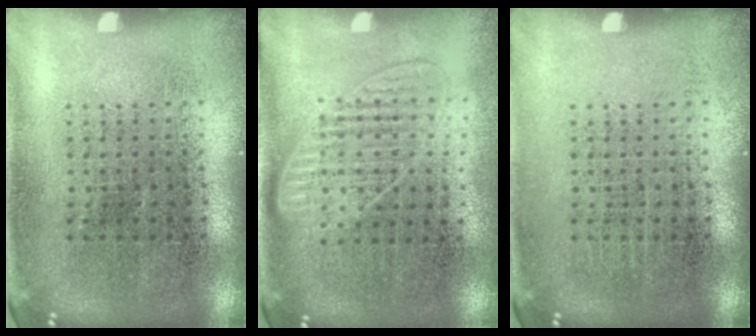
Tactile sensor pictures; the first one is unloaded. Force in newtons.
{"total": 1.3, "press": 1.2, "slide": 0.5}
{"total": 0.0}